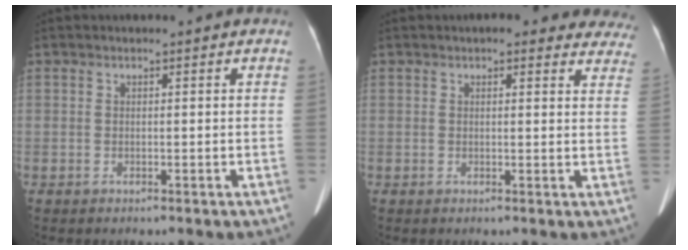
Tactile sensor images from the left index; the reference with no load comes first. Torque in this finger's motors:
{"motor_torque": [0.11, -0.15, 0.01, 0.01]}